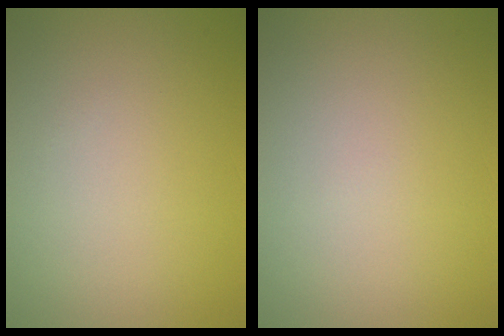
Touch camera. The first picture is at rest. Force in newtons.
{"total": 0.0}